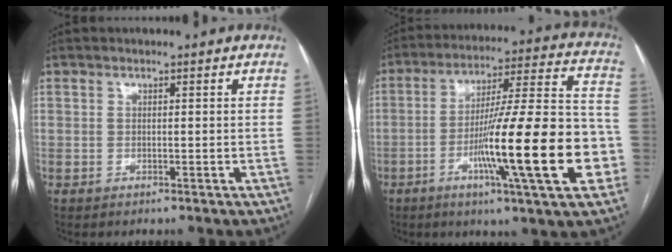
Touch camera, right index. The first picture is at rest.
{"total": 22.6, "force": [-6.7, 1.4, 21.5], "torque": [-0.299, 0.001, -0.103]}